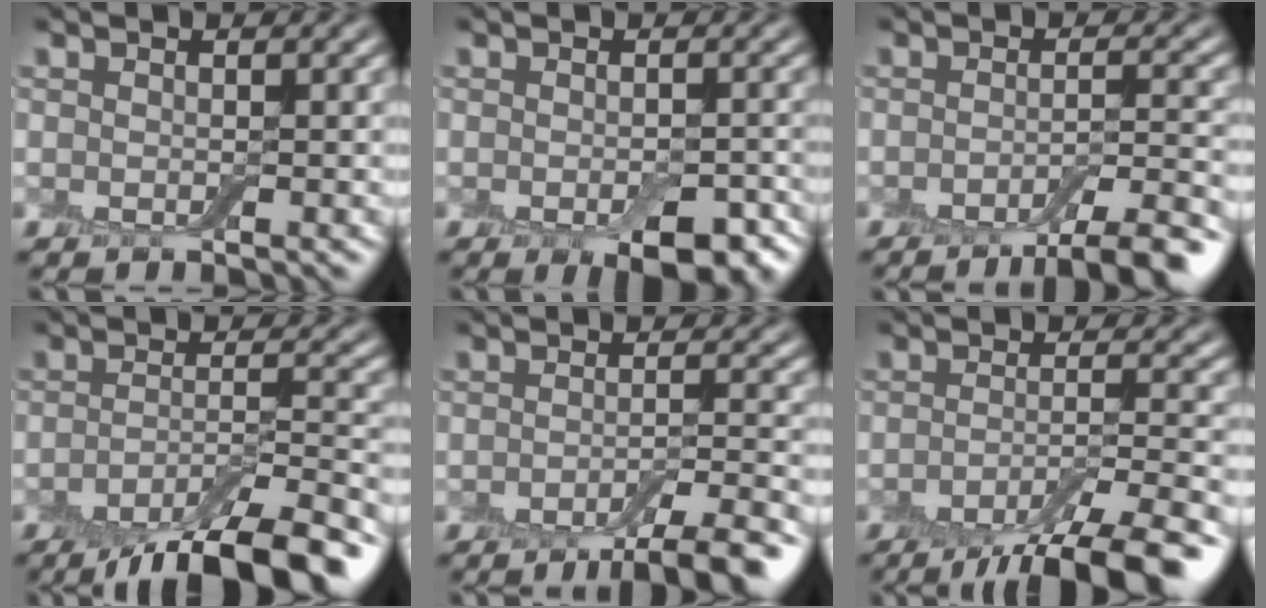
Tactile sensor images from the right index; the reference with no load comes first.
{"total": 4.4, "force": [-2.2, 1.8, 3.4], "torque": [-0.049, -0.003, -0.026]}
{"total": 6.0, "force": [-3.9, 1.5, 4.4], "torque": [-0.056, 0.003, -0.056]}
{"total": 9.6, "force": [-6.5, 2.6, 6.5], "torque": [-0.089, -0.002, -0.108]}
{"total": 6.1, "force": [-3.8, 1.5, 4.5], "torque": [-0.057, 0.003, -0.057]}
{"total": 9.2, "force": [-6.2, 2.2, 6.4], "torque": [-0.084, 0.001, -0.098]}